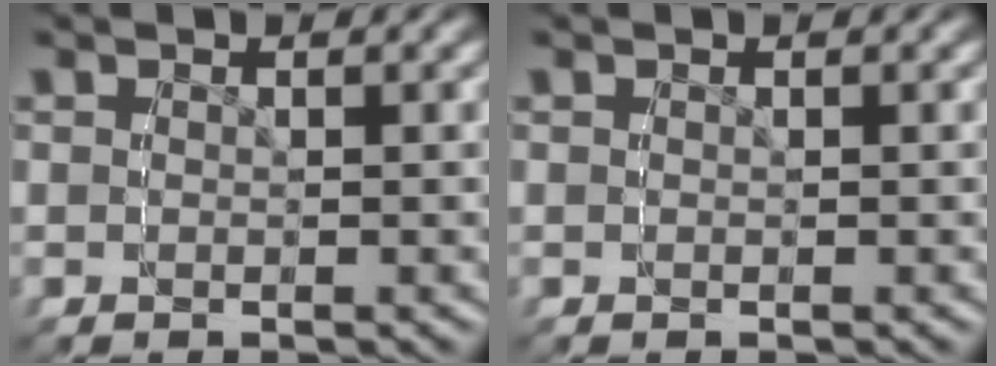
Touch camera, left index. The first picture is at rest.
{"total": 0.0}